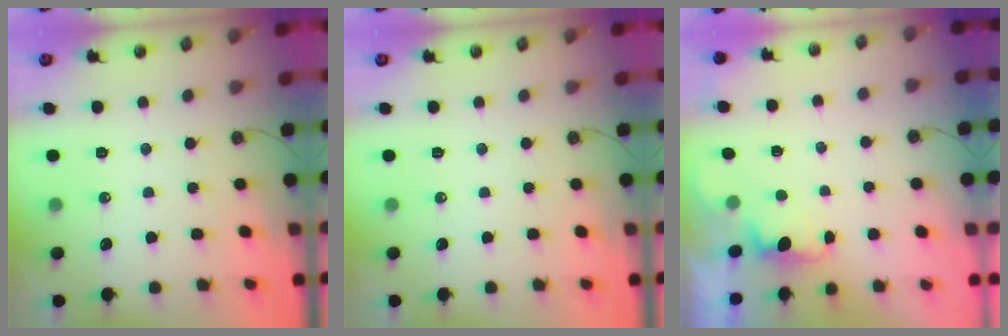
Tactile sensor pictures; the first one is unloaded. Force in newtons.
{"total": 0.0}
{"total": 0.8, "press": 0.2, "slide": 0.7}